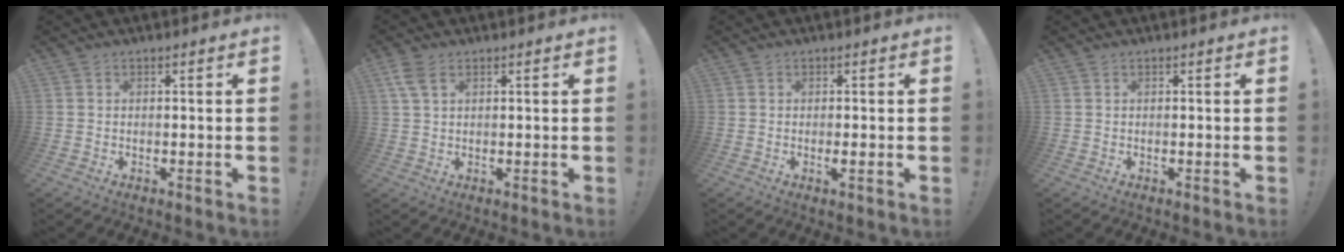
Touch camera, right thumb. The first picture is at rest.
{"total": 4.5, "force": [2.2, 2.3, 3.2], "torque": [-0.059, -0.002, 0.043]}
{"total": 1.5, "force": [-0.1, 0.1, 1.4], "torque": [-0.022, -0.004, -0.003]}
{"total": 0.0}